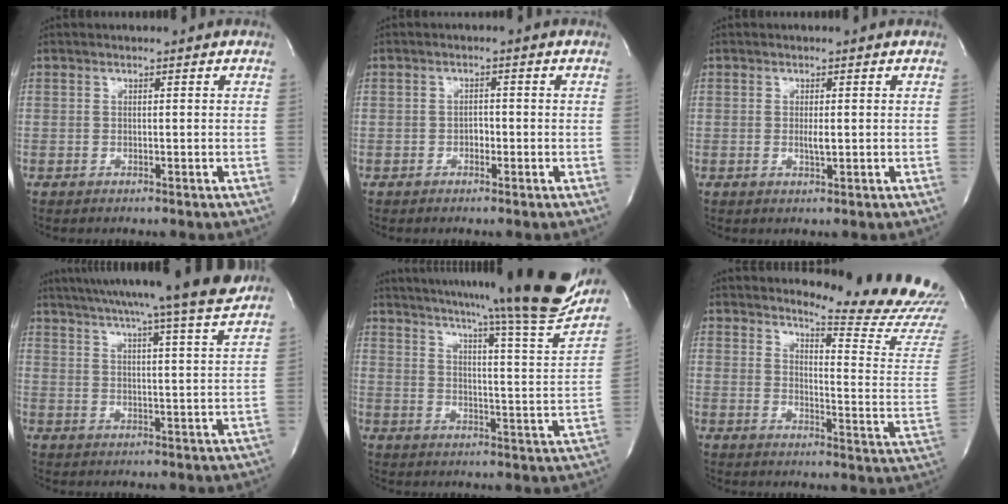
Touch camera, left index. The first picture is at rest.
{"total": 1.3, "force": [-0.6, 0.8, 0.8], "torque": [-0.010, 0.003, -0.012]}
{"total": 1.5, "force": [-0.1, 0.2, 1.5], "torque": [-0.030, -0.004, -0.001]}
{"total": 20.7, "force": [18.3, -1.9, 9.5], "torque": [-0.160, -0.034, 0.247]}
{"total": 26.0, "force": [23.1, -0.5, 11.9], "torque": [-0.187, -0.080, 0.296]}
{"total": 16.3, "force": [16.0, -1.4, 3.2], "torque": [-0.050, -0.161, 0.176]}